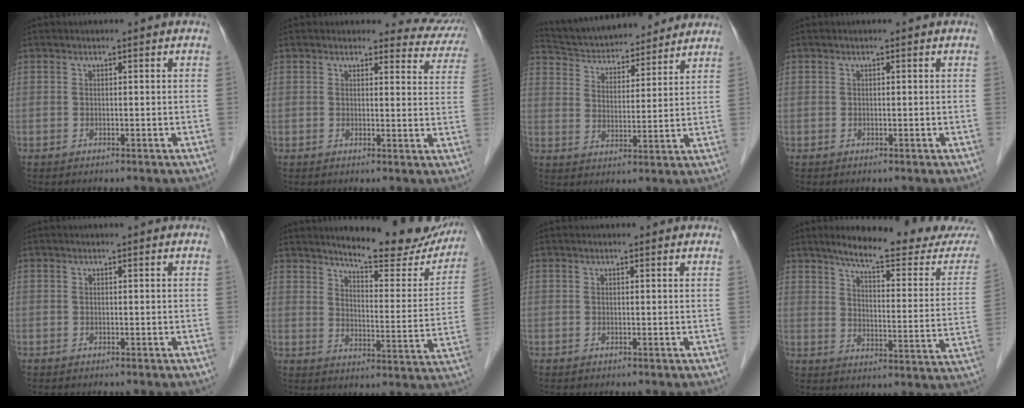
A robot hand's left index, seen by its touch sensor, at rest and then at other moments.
{"total": 7.8, "force": [7.4, 2.6, -0.2], "torque": [0.040, -0.024, 0.047]}
{"total": 17.0, "force": [15.7, 4.2, 4.9], "torque": [-0.085, 0.029, 0.243]}
{"total": 0.0}
{"total": 0.0}
{"total": 17.5, "force": [15.8, 3.4, 6.7], "torque": [-0.072, -0.051, 0.191]}
{"total": 0.5, "force": [0.5, 0.1, 0.1], "torque": [-0.004, 0.000, 0.006]}
{"total": 18.8, "force": [16.9, 1.2, 8.0], "torque": [-0.106, -0.058, 0.212]}